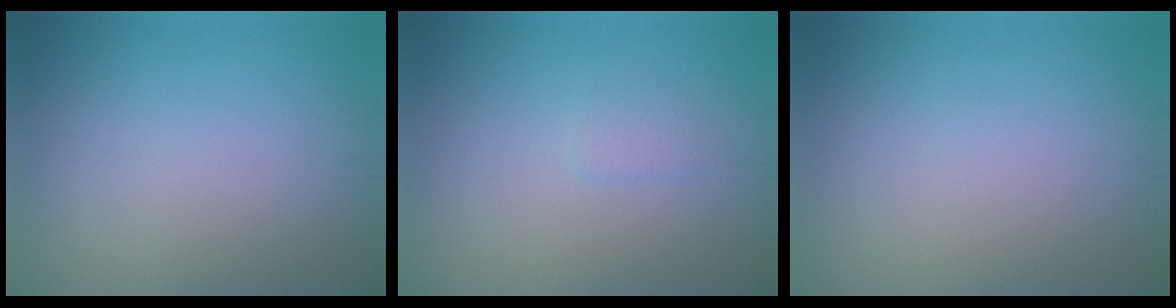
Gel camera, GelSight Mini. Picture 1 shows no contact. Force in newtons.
{"total": 0.9, "press": 0.9, "slide": 0.1}
{"total": 0.0}